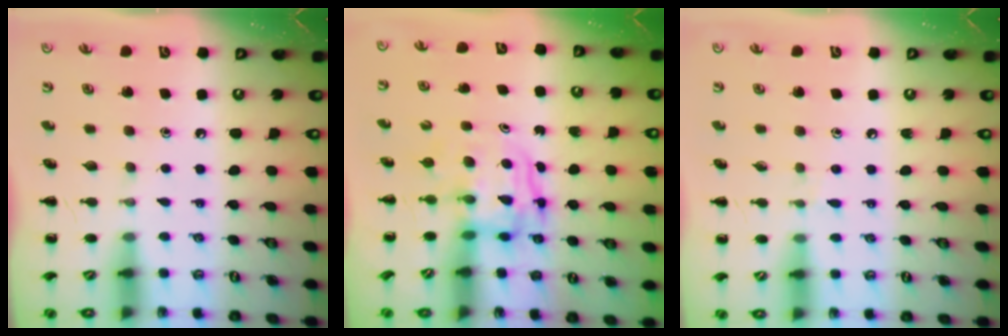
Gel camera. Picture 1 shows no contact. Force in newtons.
{"total": 3.8, "press": 3.8, "slide": 0.4}
{"total": 4.7, "press": 4.3, "slide": 1.9}